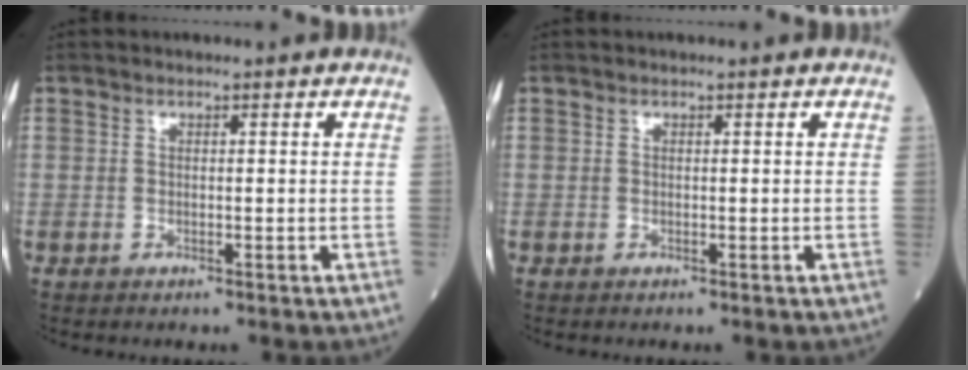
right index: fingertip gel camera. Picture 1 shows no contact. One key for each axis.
{"total": 0.0}